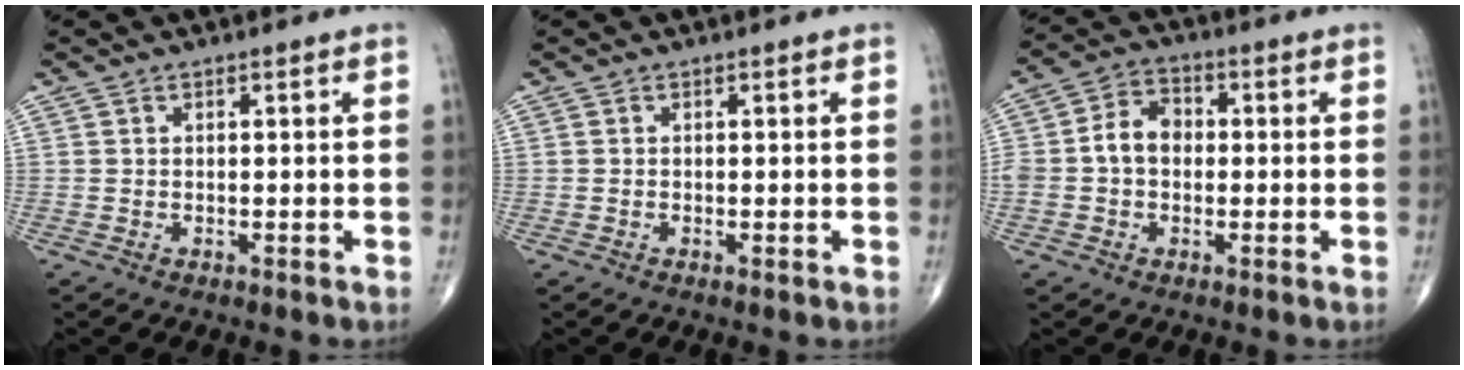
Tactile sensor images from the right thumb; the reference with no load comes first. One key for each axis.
{"total": 0.0}
{"total": 7.3, "fx": -0.2, "fy": 5.5, "fz": 4.7, "tx": -0.080, "ty": 0.027, "tz": -0.012}